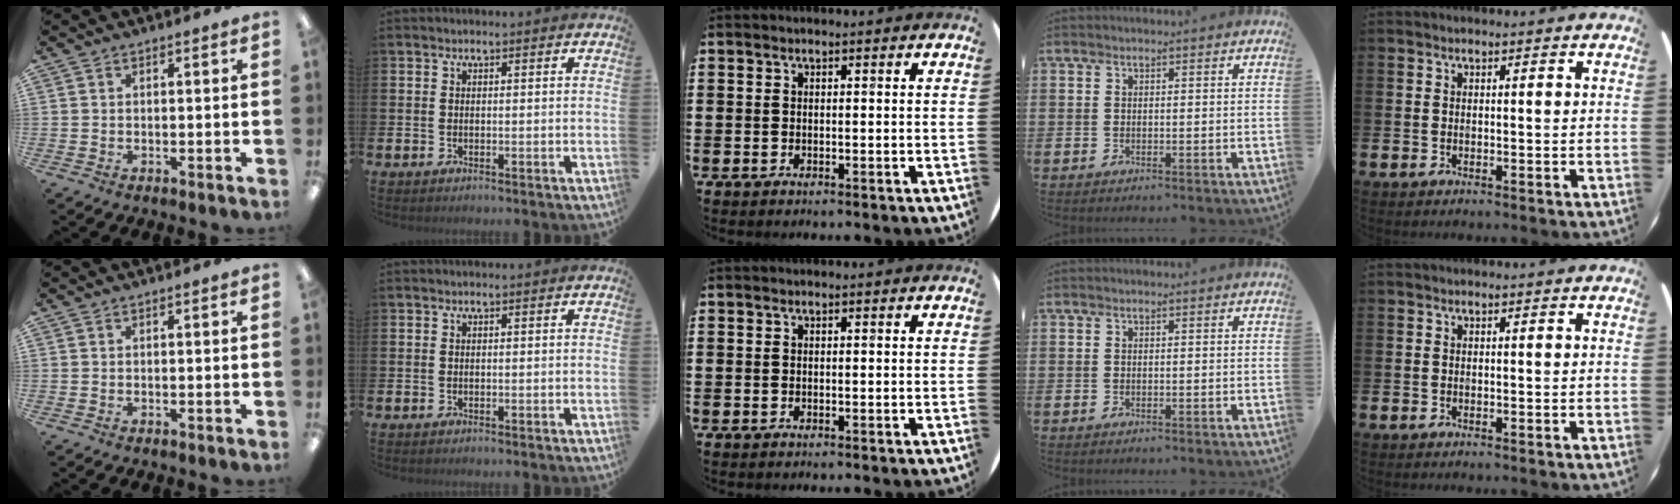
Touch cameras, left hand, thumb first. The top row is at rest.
{}